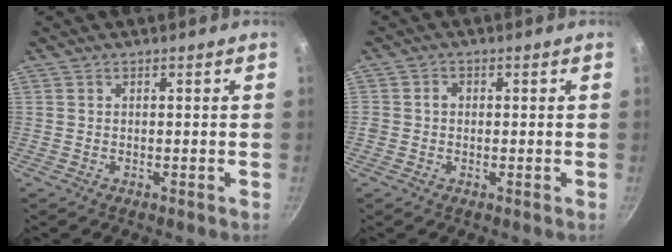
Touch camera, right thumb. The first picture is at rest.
{"total": 1.8, "force": [-0.1, 1.6, 0.8], "torque": [-0.007, 0.007, -0.004]}